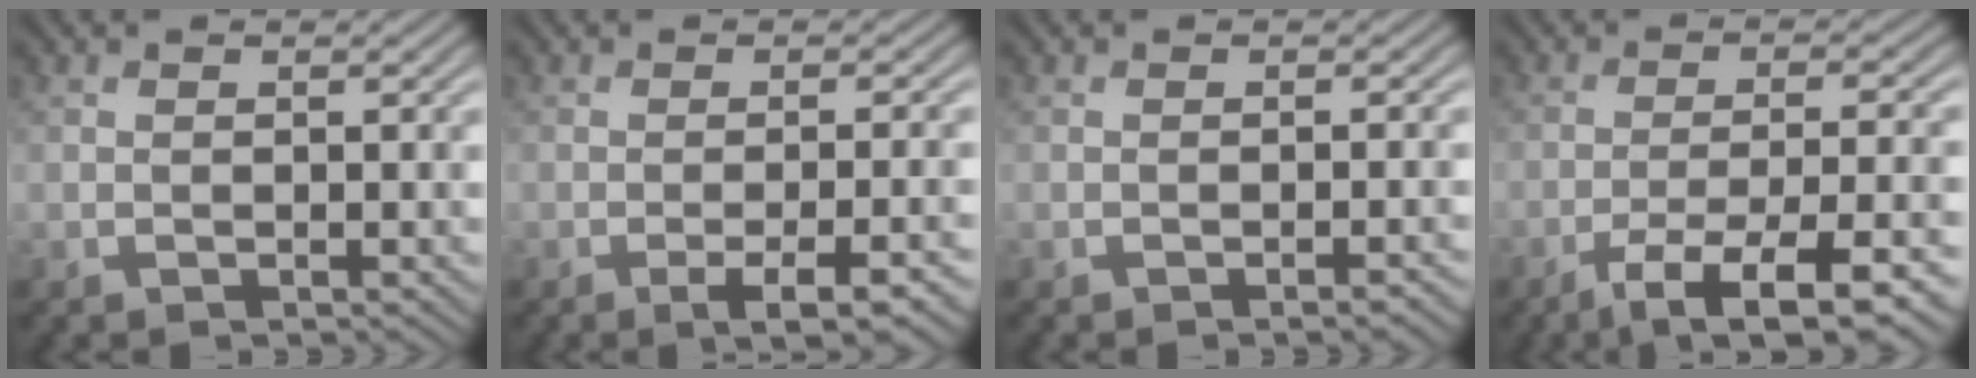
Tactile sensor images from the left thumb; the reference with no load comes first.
{"total": 5.0, "force": [-2.5, 0.8, 4.2], "torque": [-0.059, 0.008, -0.038]}
{"total": 1.5, "force": [-0.9, 0.2, 1.2], "torque": [-0.011, 0.006, -0.019]}
{"total": 8.9, "force": [-5.5, 1.8, 6.7], "torque": [-0.109, 0.001, -0.084]}